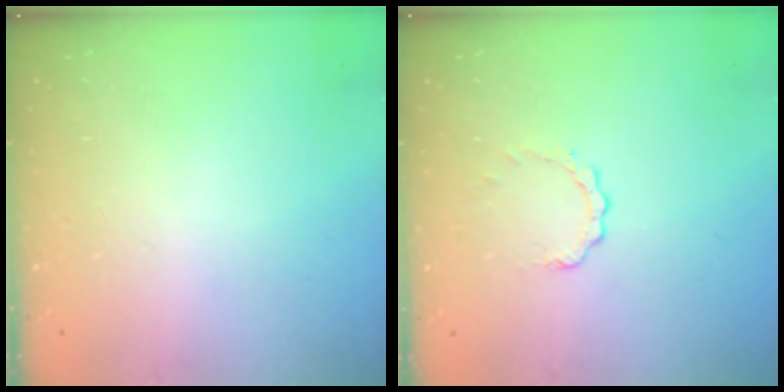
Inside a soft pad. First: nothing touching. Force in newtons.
{"total": 2.7, "press": 2.7, "slide": 0.3}